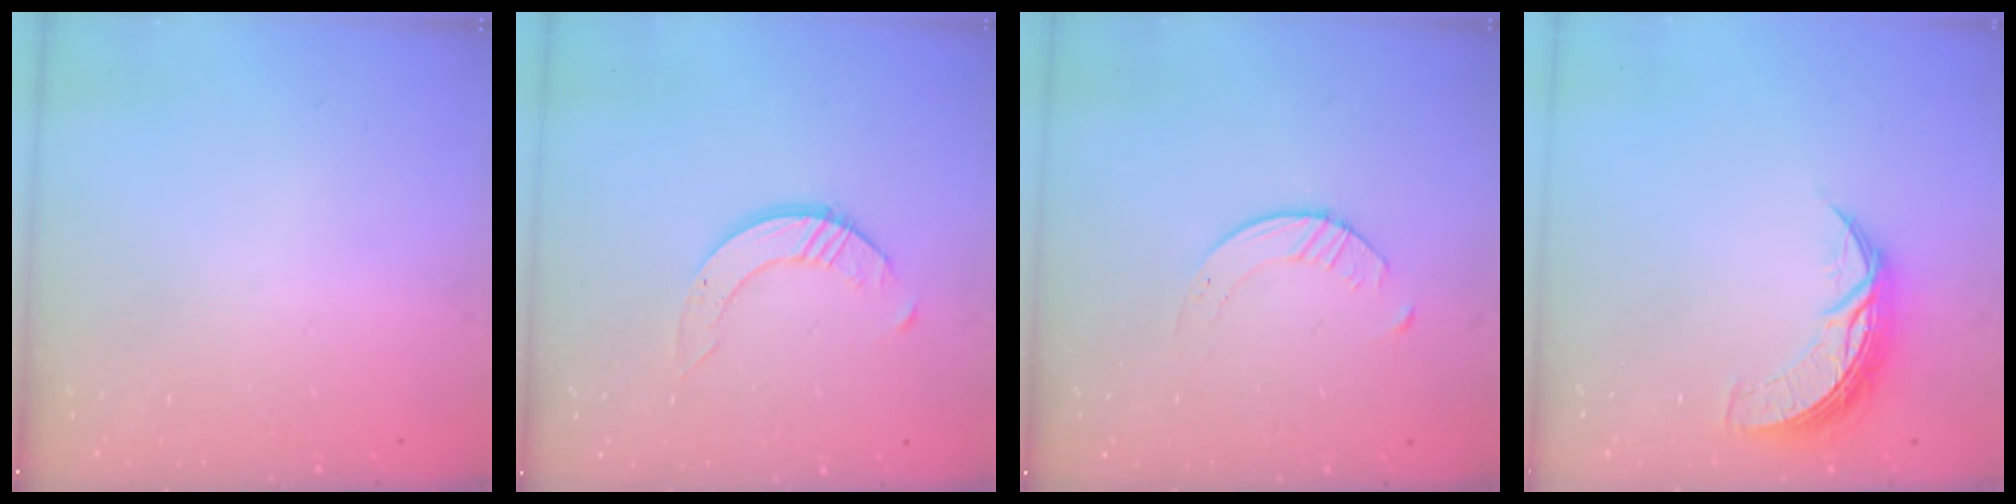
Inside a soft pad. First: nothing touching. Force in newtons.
{"total": 2.5, "press": 2.5, "slide": 0.3}
{"total": 2.1, "press": 2.0, "slide": 0.3}
{"total": 8.2, "press": 8.2, "slide": 0.7}